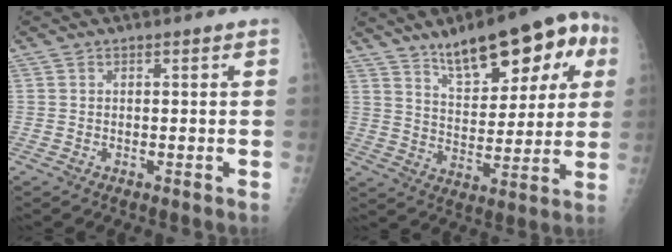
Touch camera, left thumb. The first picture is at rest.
{"total": 19.2, "force": [9.5, 7.8, 14.7], "torque": [-0.165, -0.018, 0.145]}